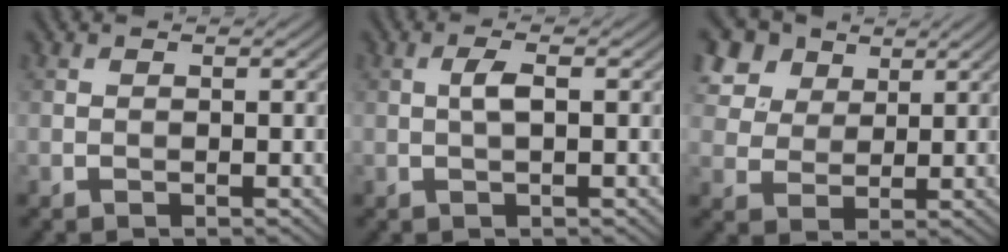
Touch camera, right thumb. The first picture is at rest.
{"total": 2.1, "force": [0.1, 0.4, 2.0], "torque": [-0.042, 0.007, 0.001]}
{"total": 9.0, "force": [5.2, 6.0, 4.0], "torque": [-0.152, 0.010, 0.104]}